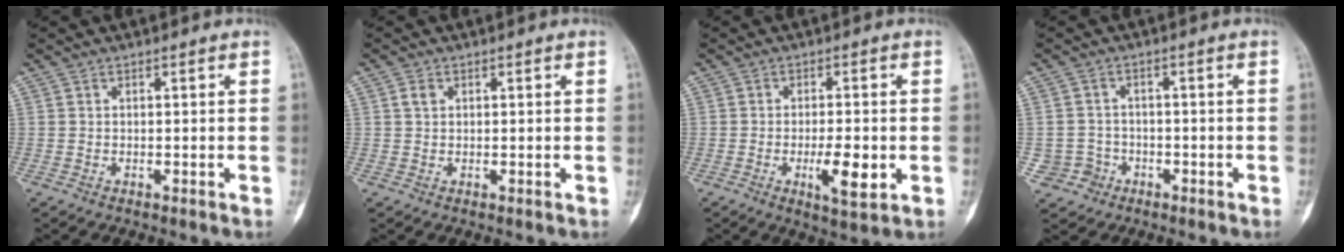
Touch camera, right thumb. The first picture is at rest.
{"total": 1.5, "force": [0.5, 1.1, 0.8], "torque": [-0.013, 0.002, 0.010]}
{"total": 6.9, "force": [-1.7, 2.2, 6.3], "torque": [-0.099, -0.007, -0.023]}
{"total": 4.1, "force": [-1.6, 3.7, -0.2], "torque": [0.028, 0.018, -0.028]}